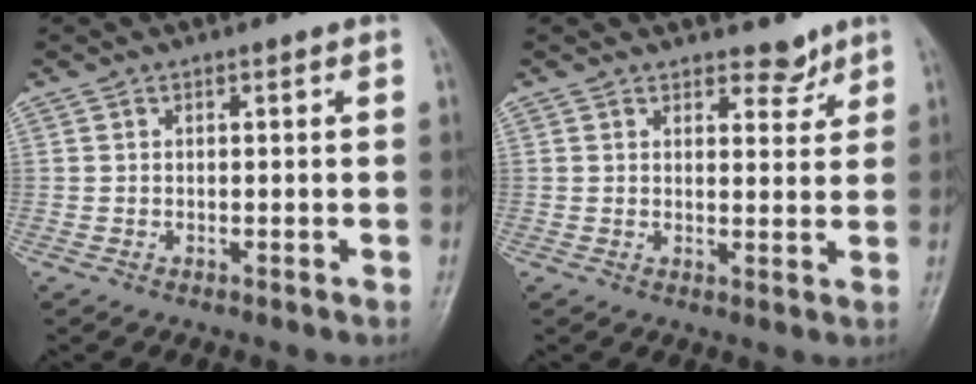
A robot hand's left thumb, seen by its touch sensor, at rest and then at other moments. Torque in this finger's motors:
{"motor_torque": [-0.63, -0.01, -0.57, -0.24, 0.07]}